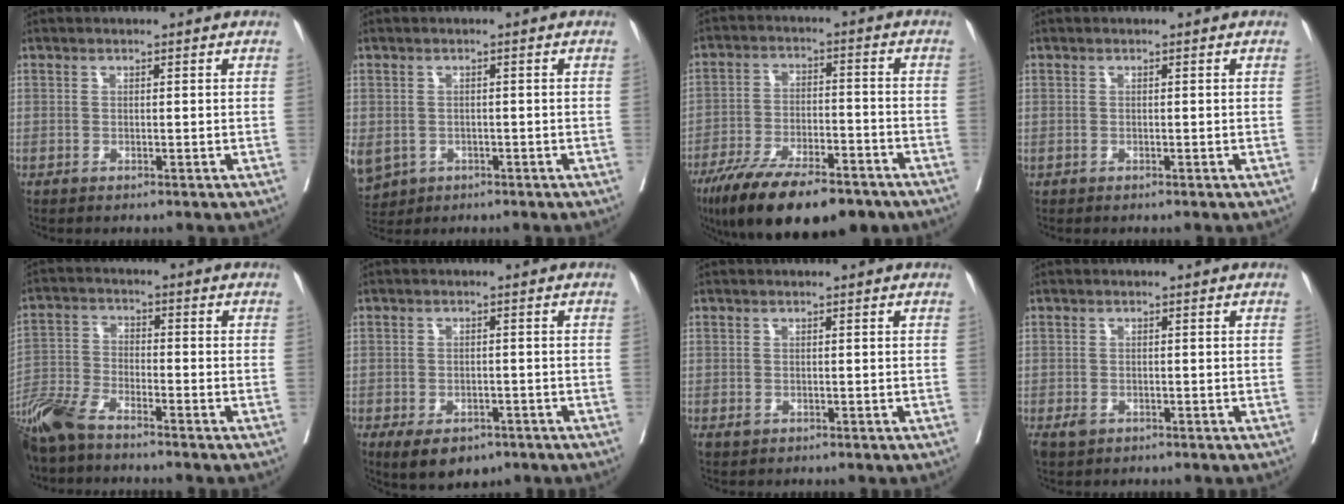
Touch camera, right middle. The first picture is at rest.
{"total": 12.8, "force": [-4.9, 10.6, 5.2], "torque": [-0.166, -0.007, -0.062]}
{"total": 17.2, "force": [-12.6, 5.1, 10.5], "torque": [-0.166, -0.015, -0.204]}
{"total": 0.0}
{"total": 8.6, "force": [-7.1, 1.8, 4.4], "torque": [-0.098, -0.026, -0.145]}
{"total": 7.6, "force": [-5.0, 4.2, 3.9], "torque": [-0.054, -0.002, -0.072]}
{"total": 0.6, "force": [-0.2, 0.5, 0.3], "torque": [-0.004, 0.001, 0.000]}
{"total": 1.7, "force": [-0.9, 1.2, 0.8], "torque": [-0.015, 0.000, -0.008]}